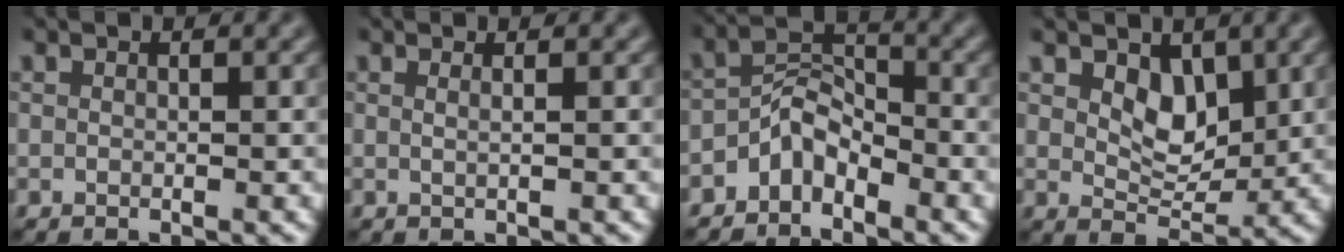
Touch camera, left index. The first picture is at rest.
{"total": 1.0, "force": [0.3, 0.4, 0.8], "torque": [-0.006, -0.005, -0.006]}
{"total": 3.3, "force": [-2.6, 1.5, 1.4], "torque": [-0.028, 0.013, -0.055]}
{"total": 3.1, "force": [1.2, 2.0, 2.1], "torque": [-0.046, -0.013, 0.021]}